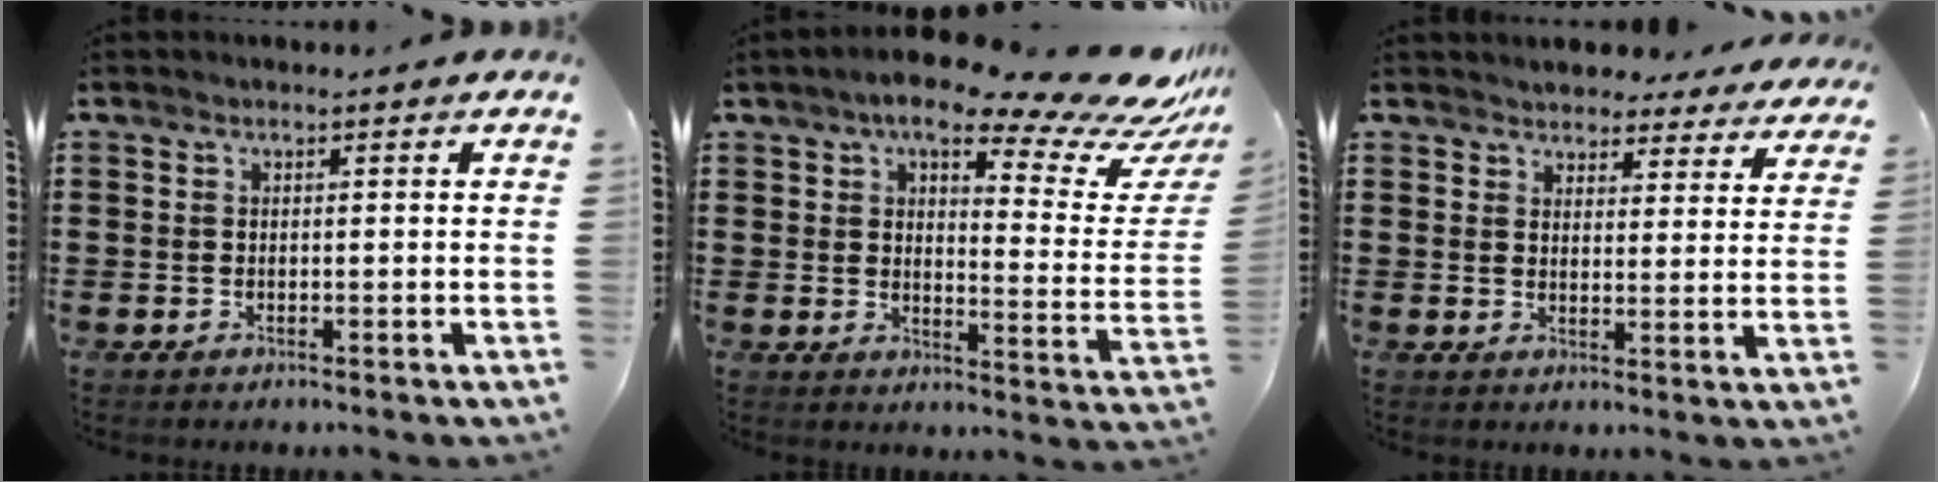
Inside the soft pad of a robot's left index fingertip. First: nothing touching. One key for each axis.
{"total": 12.7, "fx": 9.7, "fy": 3.2, "fz": 7.6, "tx": -0.134, "ty": -0.053, "tz": 0.161}
{"total": 3.9, "fx": 3.8, "fy": 0.6, "fz": -0.2, "tx": -0.008, "ty": -0.019, "tz": 0.067}